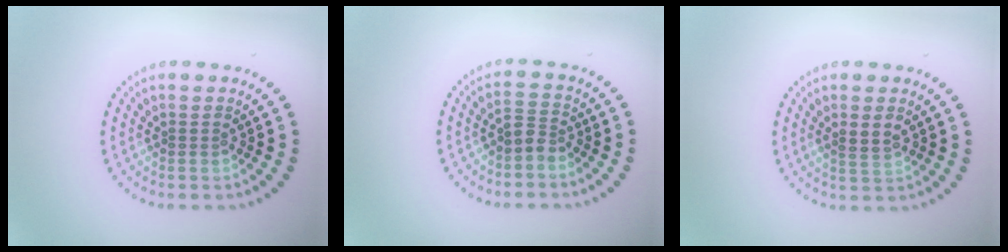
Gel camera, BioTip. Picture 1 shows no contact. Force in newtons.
{"total": 1.7, "press": 1.3, "slide": 1.1}
{"total": 1.7, "press": 1.7, "slide": 0.3}